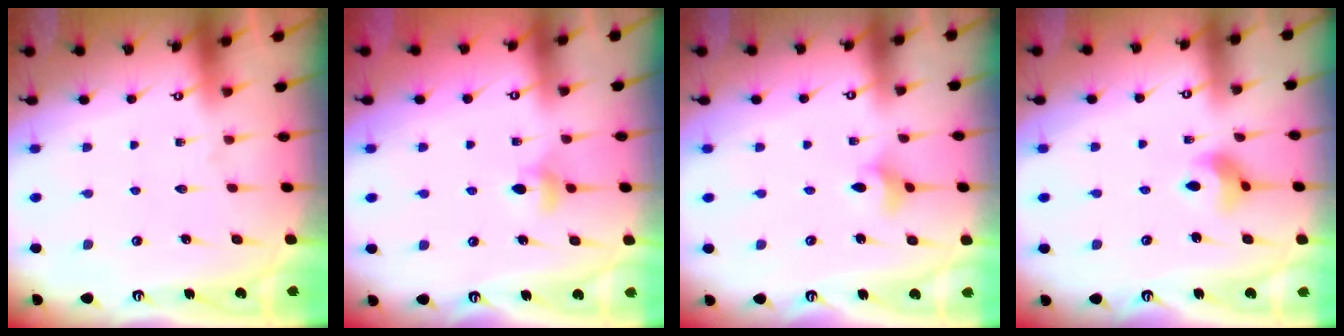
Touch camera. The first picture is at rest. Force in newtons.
{"total": 4.3, "press": 4.3, "slide": 0.9}
{"total": 4.0, "press": 4.0, "slide": 0.6}
{"total": 6.3, "press": 6.3, "slide": 0.6}